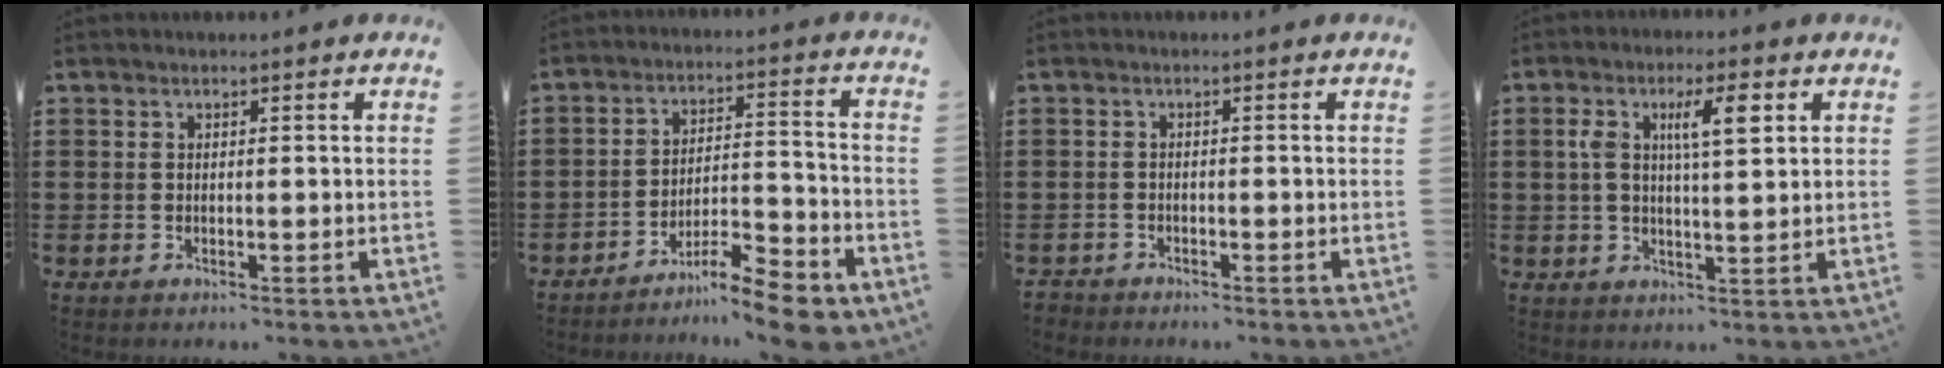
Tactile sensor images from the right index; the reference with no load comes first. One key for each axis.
{"total": 9.1, "fx": -8.0, "fy": 1.5, "fz": 4.2, "tx": -0.055, "ty": 0.028, "tz": -0.148}
{"total": 0.8, "fx": -0.8, "fy": 0.3, "fz": -0.1, "tx": -0.002, "ty": 0.000, "tz": -0.017}
{"total": 6.9, "fx": 2.4, "fy": 2.0, "fz": 6.2, "tx": -0.114, "ty": 0.003, "tz": 0.033}